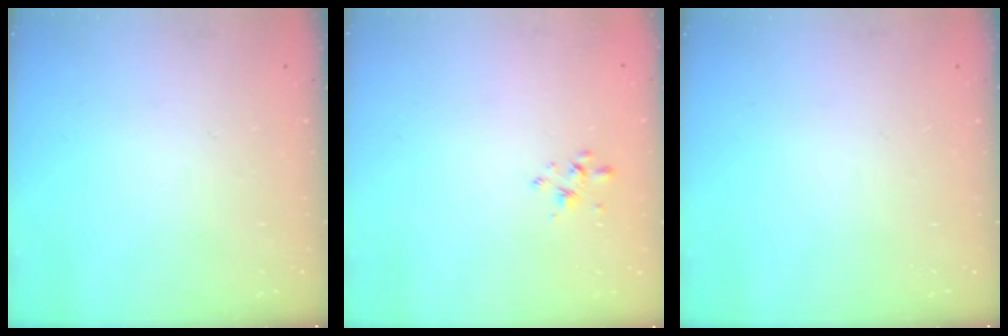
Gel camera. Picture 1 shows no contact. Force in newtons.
{"total": 2.8, "press": 2.6, "slide": 1.0}
{"total": 0.0}